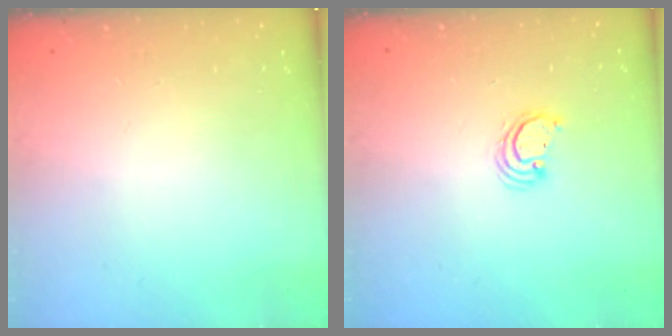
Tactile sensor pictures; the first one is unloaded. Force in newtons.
{"total": 2.8, "press": 2.8, "slide": 0.2}